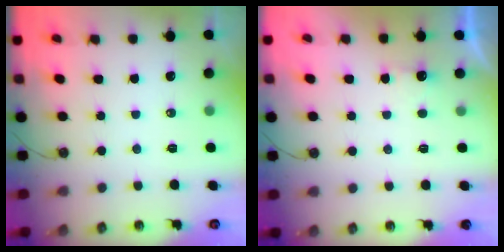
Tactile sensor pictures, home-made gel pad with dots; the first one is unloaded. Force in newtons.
{"total": 1.0, "press": 0.7, "slide": 0.6}